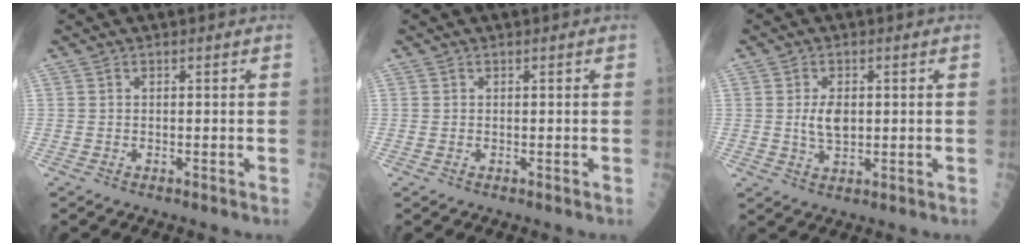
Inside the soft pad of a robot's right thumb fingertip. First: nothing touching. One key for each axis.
{"total": 0.0}
{"total": 4.9, "fx": 0.4, "fy": 2.8, "fz": 4.0, "tx": -0.064, "ty": -0.006, "tz": 0.011}